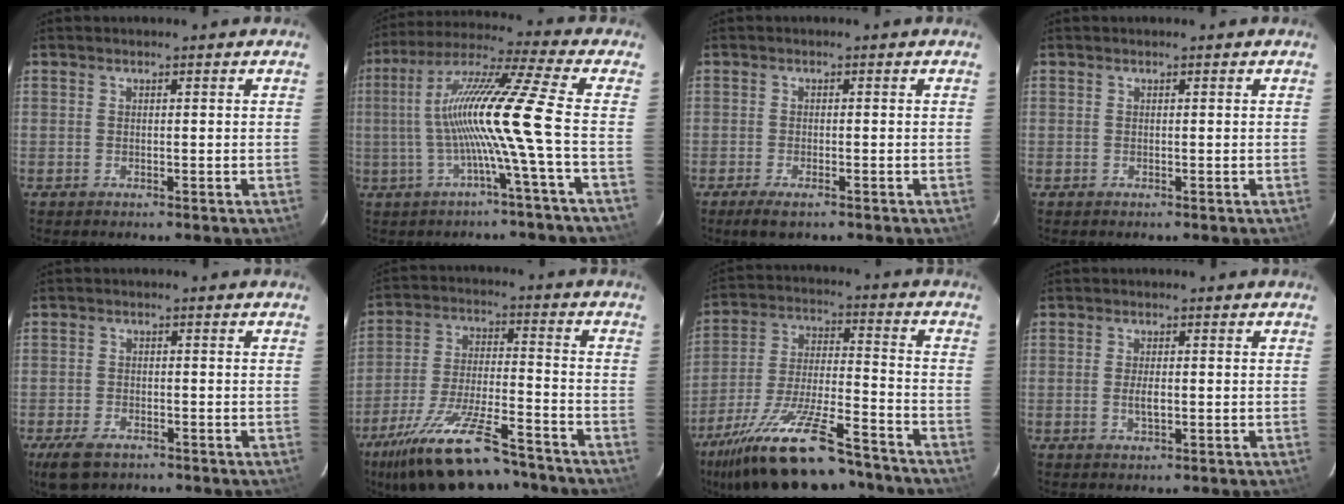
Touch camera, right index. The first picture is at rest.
{"total": 13.5, "force": [-2.4, -3.0, 13.0], "torque": [-0.234, 0.003, -0.044]}
{"total": 3.3, "force": [-2.4, 0.9, 2.2], "torque": [-0.049, -0.011, -0.042]}
{"total": 0.0}
{"total": 5.9, "force": [-4.0, 3.0, 3.1], "torque": [-0.082, -0.014, -0.071]}
{"total": 19.6, "force": [-15.6, 5.1, 10.9], "torque": [-0.218, -0.033, -0.253]}
{"total": 22.1, "force": [-17.1, 5.5, 12.9], "torque": [-0.251, -0.038, -0.274]}
{"total": 2.6, "force": [-0.4, 1.0, 2.4], "torque": [-0.046, -0.002, -0.006]}